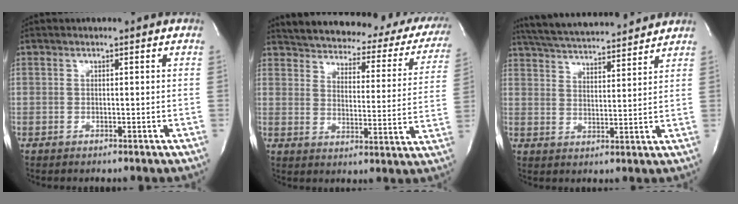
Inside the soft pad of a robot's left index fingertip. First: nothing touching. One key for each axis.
{"total": 26.7, "fx": 23.8, "fy": 8.3, "fz": 8.8, "tx": -0.129, "ty": -0.044, "tz": 0.273}
{"total": 16.3, "fx": 15.0, "fy": 2.1, "fz": 6.0, "tx": -0.109, "ty": 0.030, "tz": 0.230}